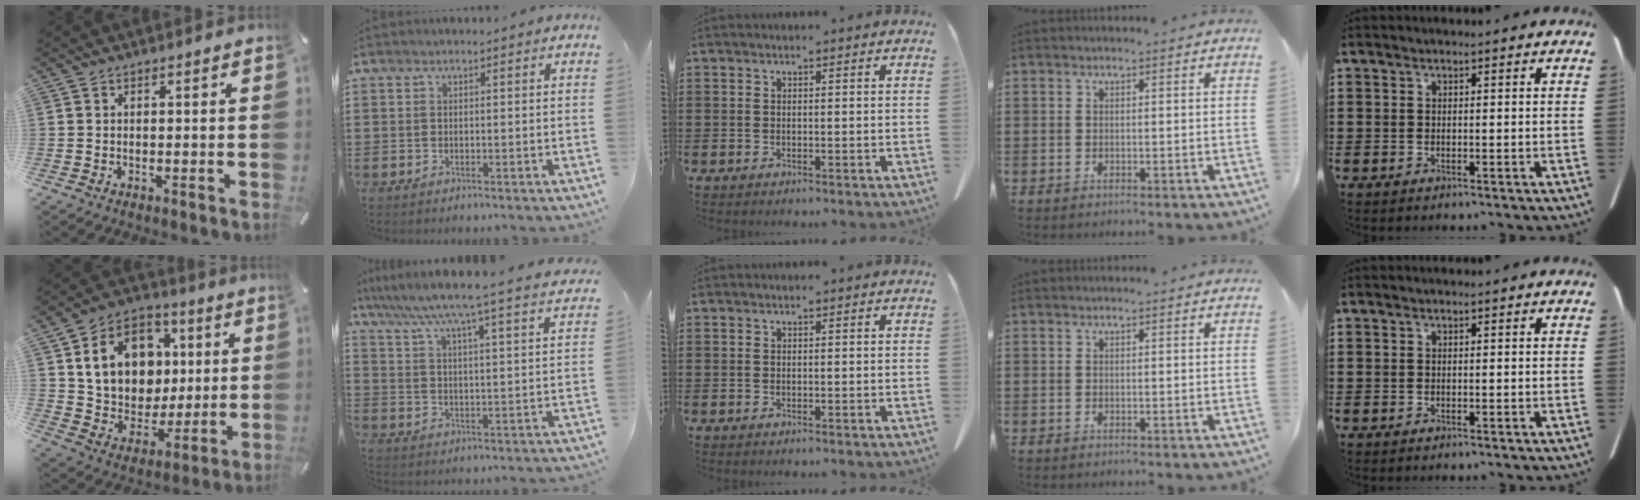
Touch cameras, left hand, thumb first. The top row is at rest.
{"thumb": {"total": 16.7, "force": [3.9, 14.0, 8.2], "torque": [-0.133, 0.001, 0.082]}, "index": {"total": 6.1, "force": [5.4, -1.1, 2.7], "torque": [-0.076, -0.047, 0.082]}}